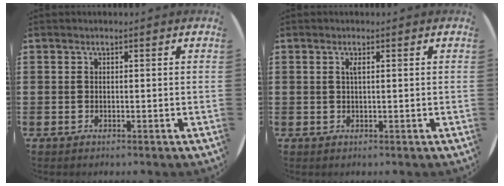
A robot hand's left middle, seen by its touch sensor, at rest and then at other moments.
{"total": 0.8, "force": [0.3, 0.1, 0.7], "torque": [-0.013, 0.002, 0.006]}